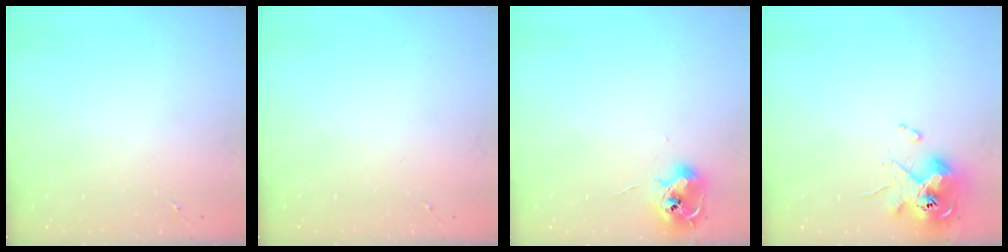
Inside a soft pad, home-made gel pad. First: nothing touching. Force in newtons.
{"total": 0.0}
{"total": 10.2, "press": 10.2, "slide": 0.4}
{"total": 11.3, "press": 11.1, "slide": 1.6}